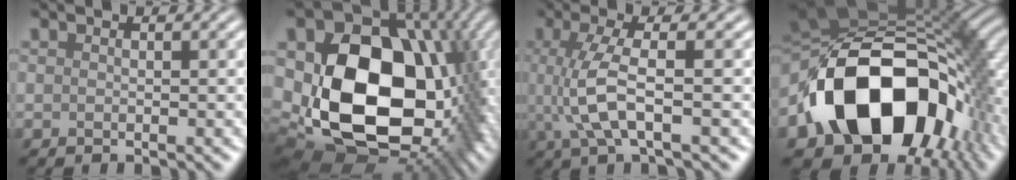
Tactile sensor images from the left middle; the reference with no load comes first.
{"total": 19.4, "force": [0.2, 13.8, 13.6], "torque": [-0.261, -0.045, 0.034]}
{"total": 4.5, "force": [0.0, 0.9, 4.4], "torque": [-0.106, -0.001, 0.002]}
{"total": 17.9, "force": [-3.7, 12.4, 12.4], "torque": [-0.221, -0.011, -0.066]}